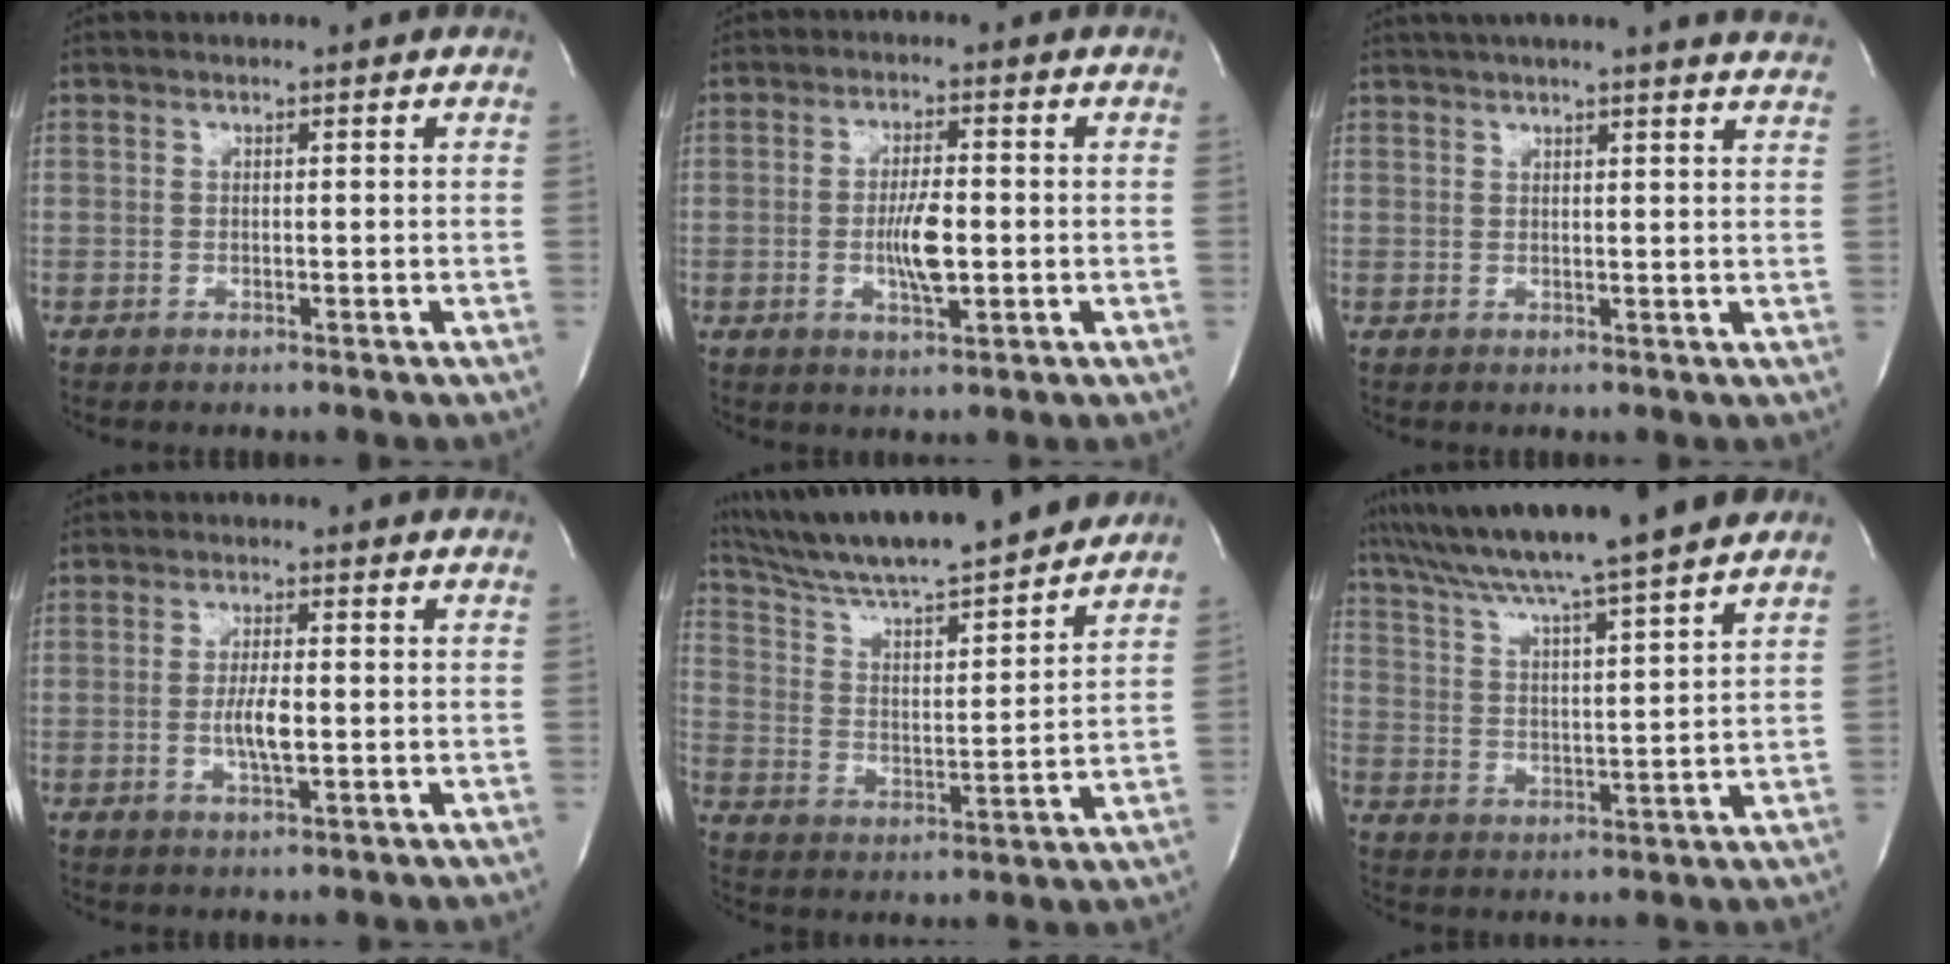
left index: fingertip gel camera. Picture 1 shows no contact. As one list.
[{"total": 5.6, "force": [-0.9, 1.4, 5.4], "torque": [-0.103, -0.006, -0.014]}, {"total": 16.4, "force": [15.0, 0.1, 6.6], "torque": [-0.103, -0.006, 0.177]}, {"total": 4.0, "force": [-0.6, 0.7, 3.9], "torque": [-0.080, -0.005, -0.009]}, {"total": 20.4, "force": [18.5, 1.0, 8.7], "torque": [-0.158, 0.004, 0.295]}, {"total": 17.1, "force": [14.8, -1.3, 8.5], "torque": [-0.153, 0.007, 0.226]}]